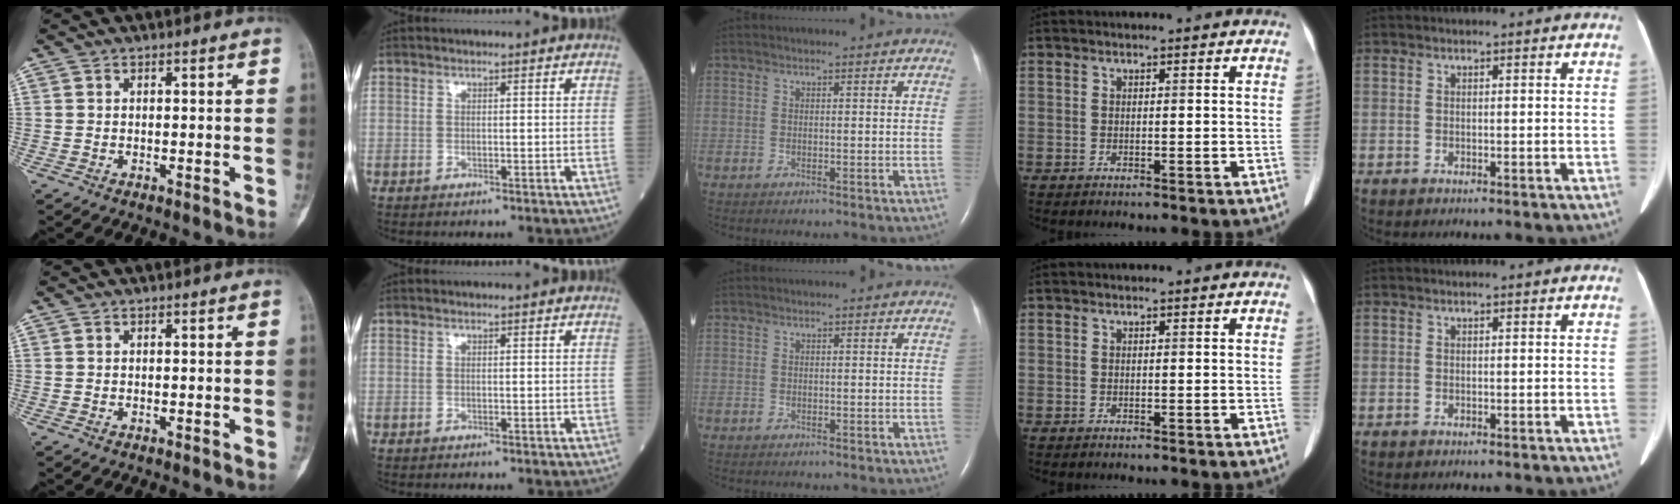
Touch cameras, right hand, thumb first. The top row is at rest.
{}